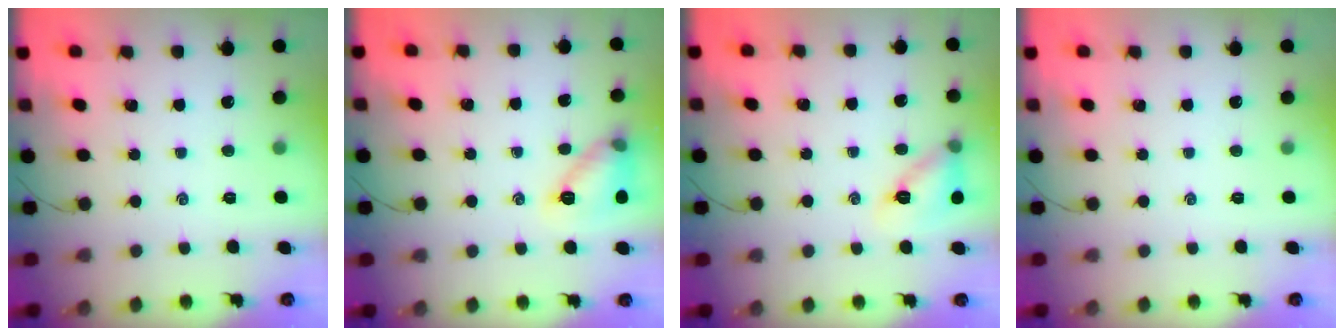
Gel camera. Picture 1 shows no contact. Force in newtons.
{"total": 11.3, "press": 11.3, "slide": 0.4}
{"total": 11.1, "press": 10.8, "slide": 2.7}
{"total": 0.0}